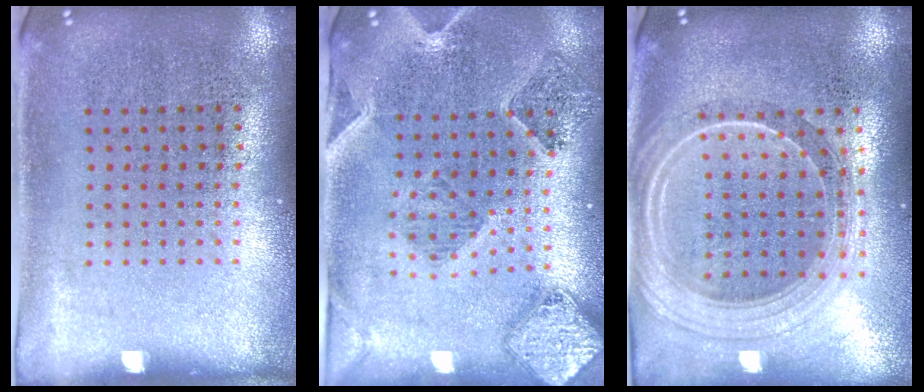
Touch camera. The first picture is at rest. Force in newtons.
{"total": 1.5, "press": 1.4, "slide": 0.3}
{"total": 2.5, "press": 2.1, "slide": 1.3}